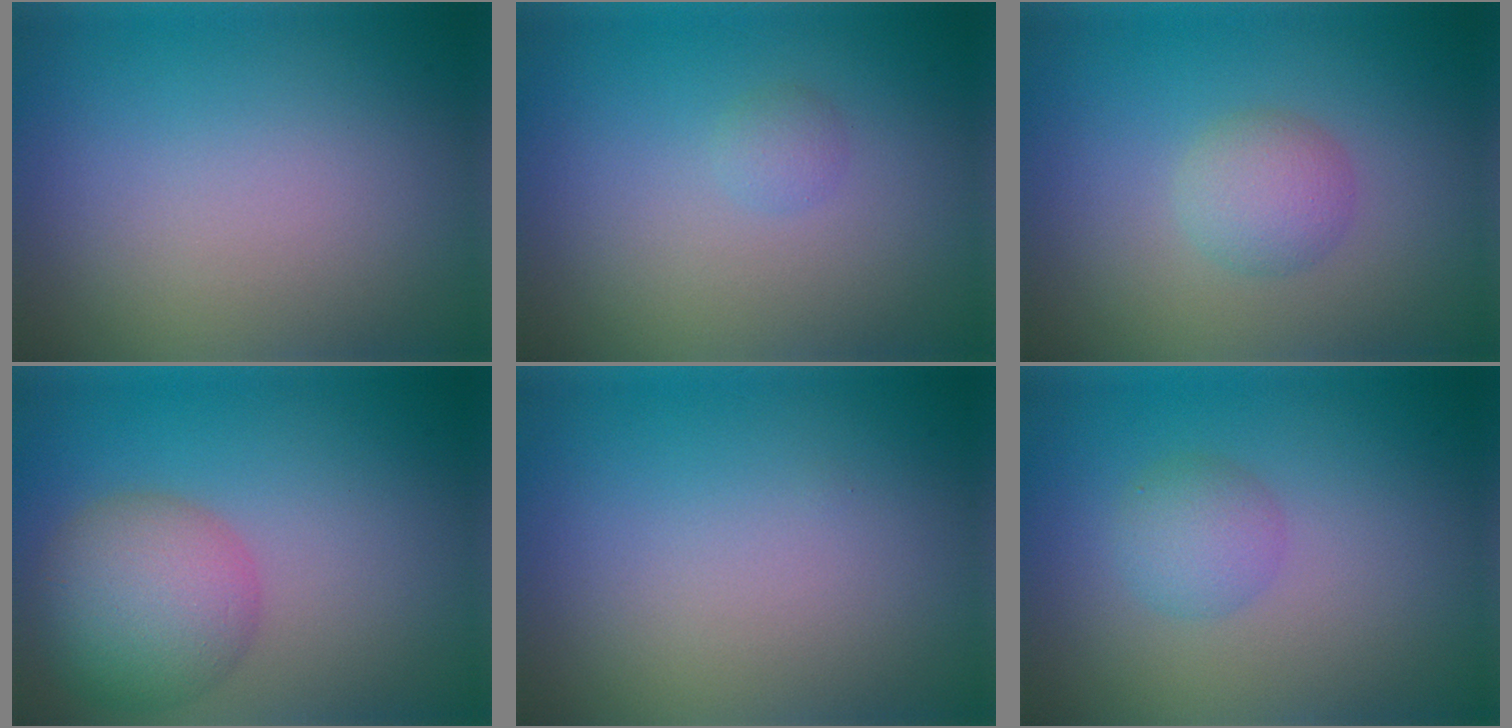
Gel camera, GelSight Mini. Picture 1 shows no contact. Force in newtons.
{"total": 0.9, "press": 0.9, "slide": 0.0}
{"total": 2.4, "press": 2.4, "slide": 0.1}
{"total": 6.2, "press": 6.2, "slide": 0.5}
{"total": 0.0}
{"total": 2.2, "press": 2.2, "slide": 0.1}